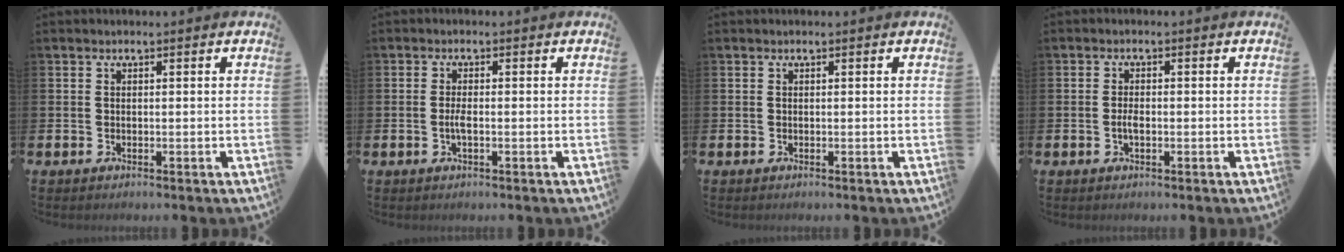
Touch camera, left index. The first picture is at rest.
{"total": 1.6, "force": [-0.4, 0.4, 1.5], "torque": [-0.034, 0.003, -0.007]}
{"total": 0.0}
{"total": 1.8, "force": [-0.4, 0.7, 1.6], "torque": [-0.021, -0.003, -0.011]}